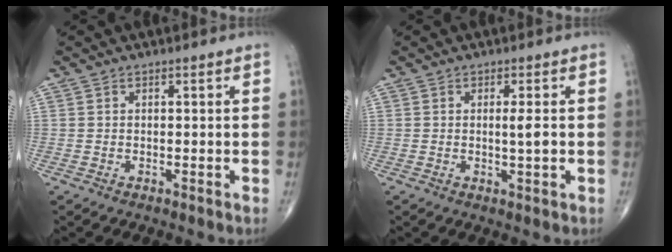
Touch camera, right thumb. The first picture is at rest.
{"total": 2.7, "force": [0.0, 0.1, 2.7], "torque": [-0.045, -0.004, 0.000]}